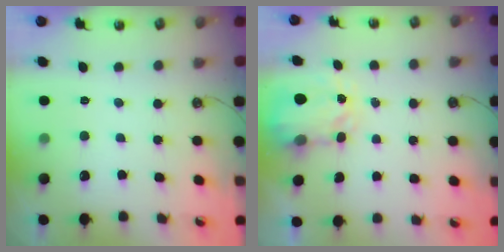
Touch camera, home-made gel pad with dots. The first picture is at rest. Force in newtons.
{"total": 3.8, "press": 3.8, "slide": 0.5}